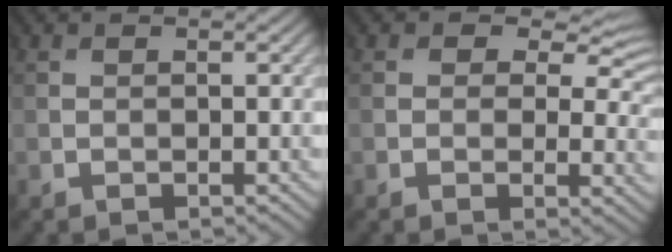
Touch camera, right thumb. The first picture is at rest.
{"total": 6.8, "force": [2.0, 4.3, 4.9], "torque": [-0.057, -0.001, 0.030]}